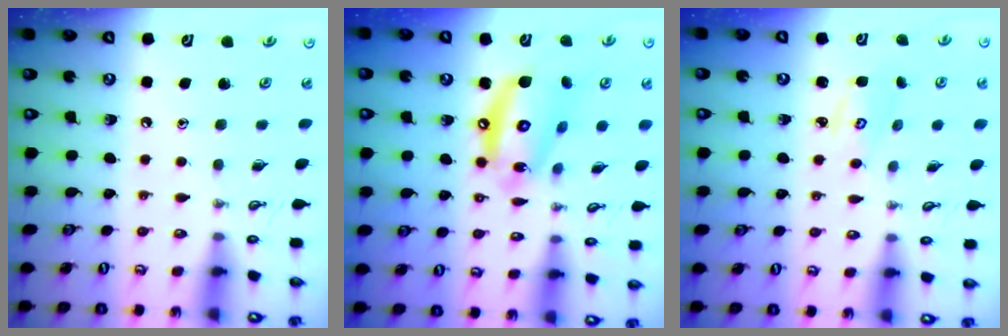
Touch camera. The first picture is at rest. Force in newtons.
{"total": 14.9, "press": 14.8, "slide": 1.4}
{"total": 2.8, "press": 2.8, "slide": 0.3}